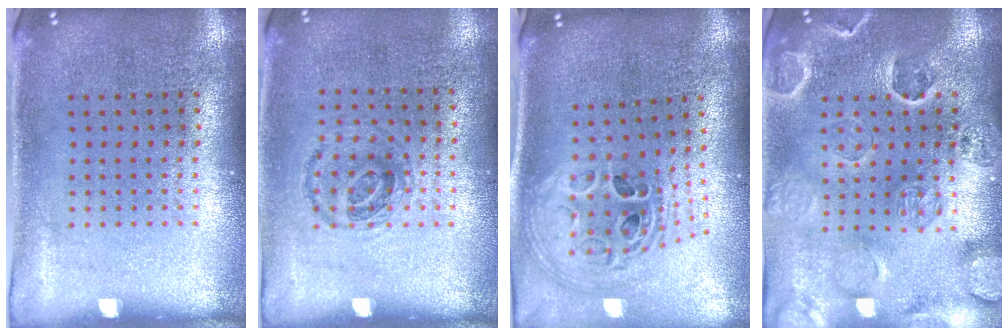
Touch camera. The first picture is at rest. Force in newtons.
{"total": 0.9, "press": 0.8, "slide": 0.4}
{"total": 1.9, "press": 1.6, "slide": 1.1}
{"total": 2.7, "press": 2.6, "slide": 0.8}